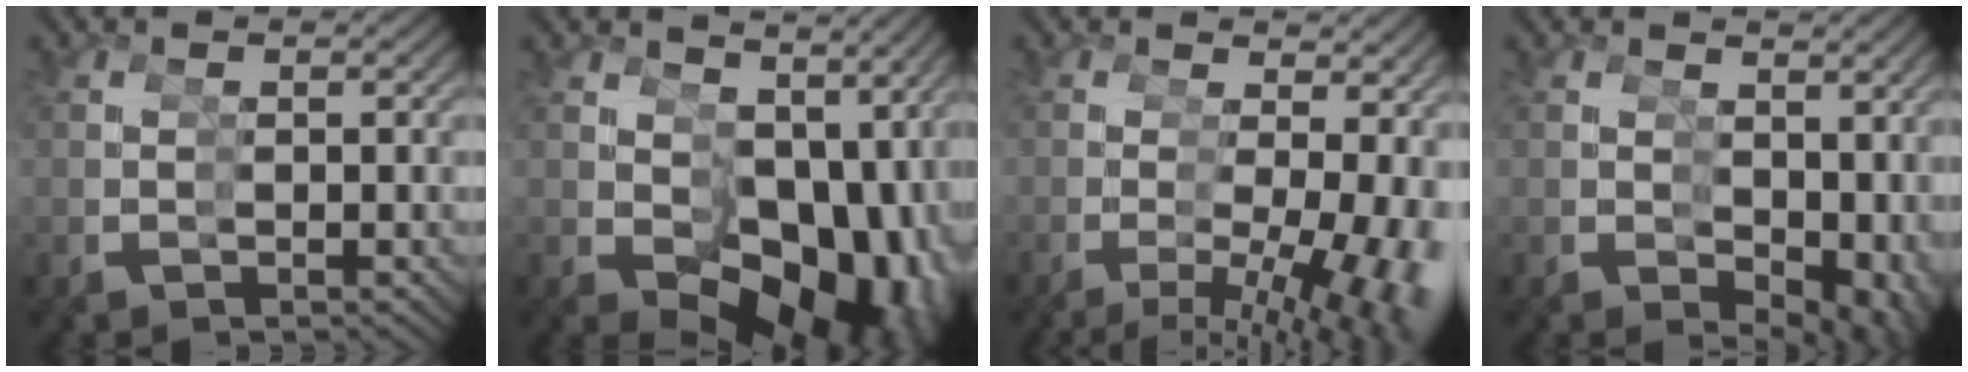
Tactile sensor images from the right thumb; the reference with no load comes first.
{"total": 11.3, "force": [-1.2, 8.0, 7.9], "torque": [-0.114, -0.035, 0.003]}
{"total": 8.1, "force": [-1.3, 4.2, 6.8], "torque": [-0.088, -0.030, -0.011]}
{"total": 4.0, "force": [0.2, 2.9, 2.8], "torque": [-0.021, -0.015, 0.010]}